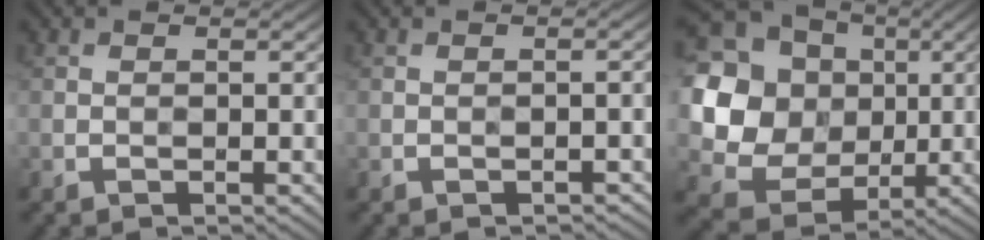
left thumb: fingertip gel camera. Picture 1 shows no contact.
{"total": 0.8, "force": [-0.5, 0.2, 0.5], "torque": [-0.006, 0.001, -0.006]}
{"total": 20.1, "force": [3.4, 18.2, 7.8], "torque": [-0.260, 0.029, 0.049]}